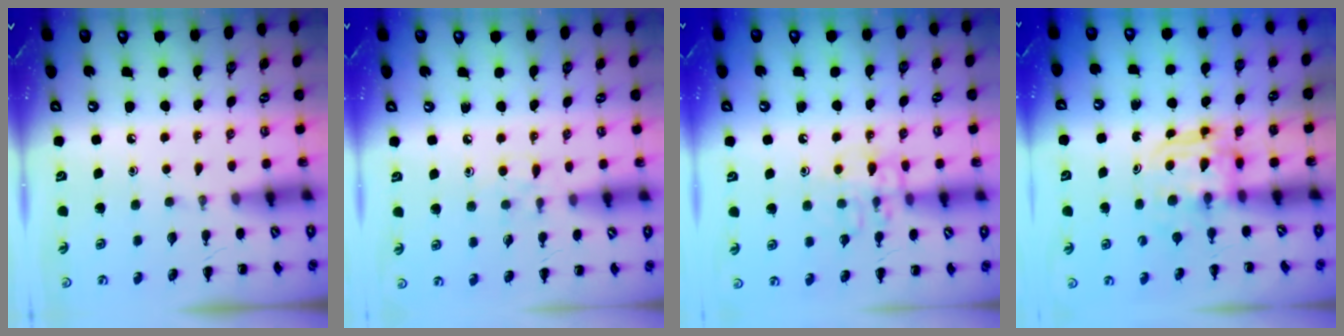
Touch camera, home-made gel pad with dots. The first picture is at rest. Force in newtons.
{"total": 5.4, "press": 5.0, "slide": 2.0}
{"total": 10.0, "press": 10.0, "slide": 0.6}
{"total": 3.6, "press": 3.6, "slide": 0.3}